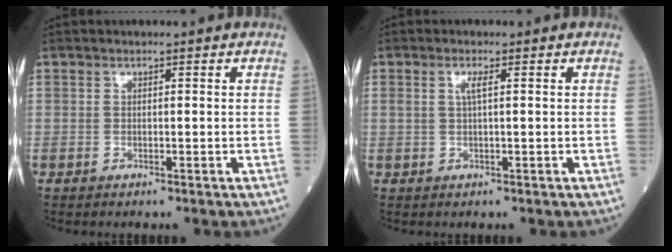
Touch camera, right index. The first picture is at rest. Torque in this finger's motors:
{"motor_torque": [0.30, 0.26, 0.21, 0.06]}